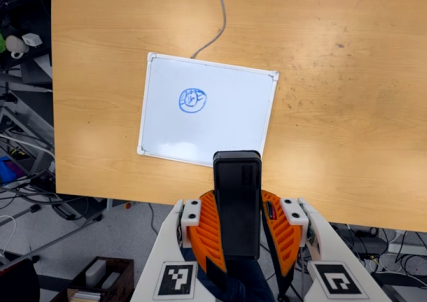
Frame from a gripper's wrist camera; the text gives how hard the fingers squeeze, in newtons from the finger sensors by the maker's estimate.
{"total": 10.9, "left": 8.7, "right": 13.2}